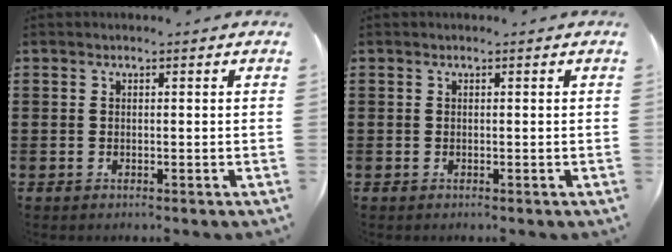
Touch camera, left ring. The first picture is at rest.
{"total": 0.0}